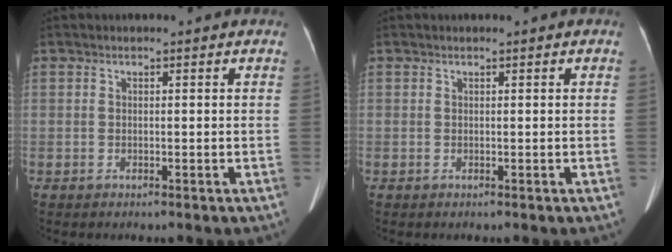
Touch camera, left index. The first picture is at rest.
{"total": 0.0}